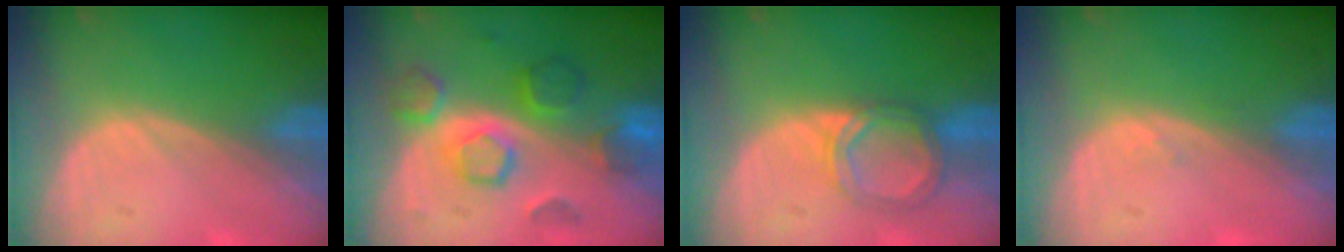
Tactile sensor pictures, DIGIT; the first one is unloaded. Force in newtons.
{"total": 8.2, "press": 7.8, "slide": 2.5}
{"total": 4.5, "press": 4.5, "slide": 0.4}
{"total": 0.7, "press": 0.6, "slide": 0.3}